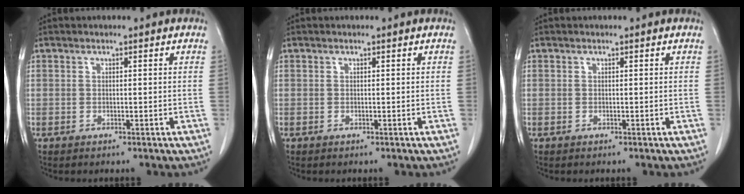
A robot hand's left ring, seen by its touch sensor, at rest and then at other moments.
{"total": 0.0}
{"total": 0.0}